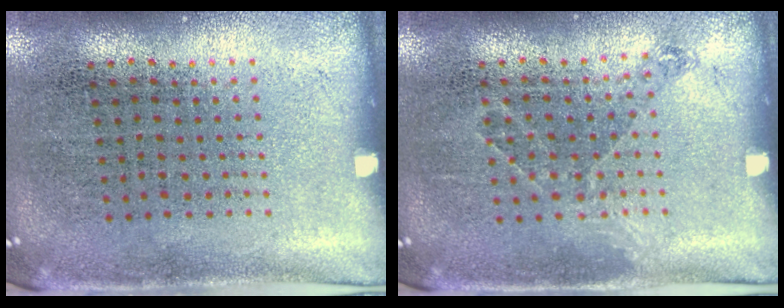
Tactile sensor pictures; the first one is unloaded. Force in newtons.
{"total": 0.9, "press": 0.7, "slide": 0.5}